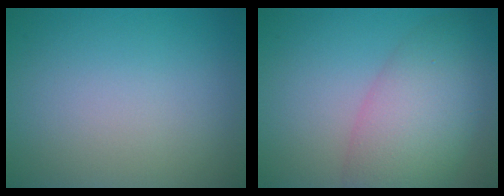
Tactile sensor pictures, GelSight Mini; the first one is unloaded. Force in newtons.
{"total": 6.9, "press": 6.8, "slide": 0.4}